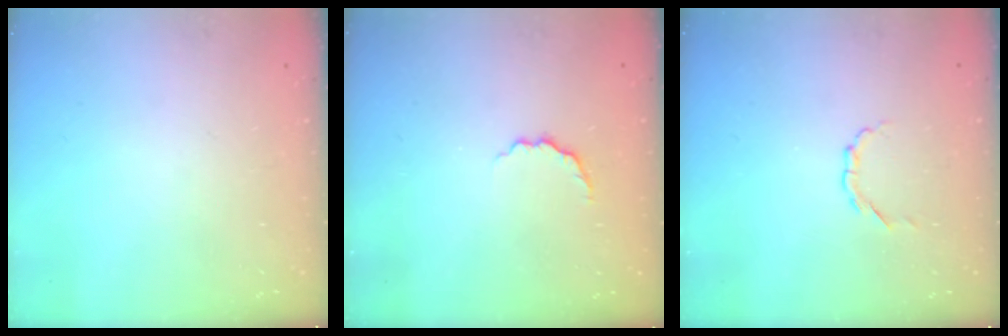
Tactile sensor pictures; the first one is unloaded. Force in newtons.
{"total": 3.4, "press": 3.3, "slide": 0.8}
{"total": 2.7, "press": 2.5, "slide": 1.0}